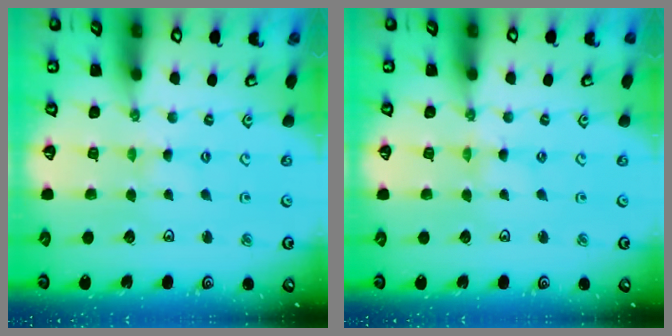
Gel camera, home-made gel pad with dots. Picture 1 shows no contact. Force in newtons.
{"total": 0.0}